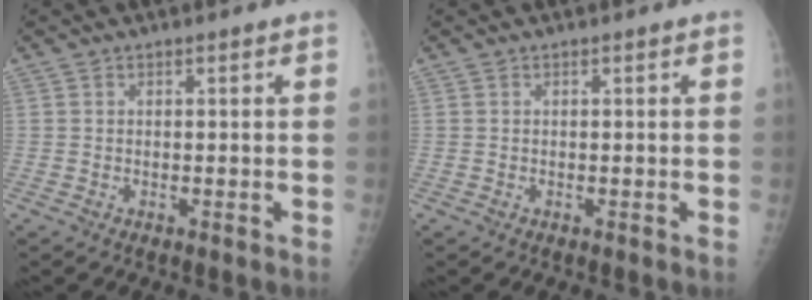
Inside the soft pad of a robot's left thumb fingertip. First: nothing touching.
{"total": 0.0}